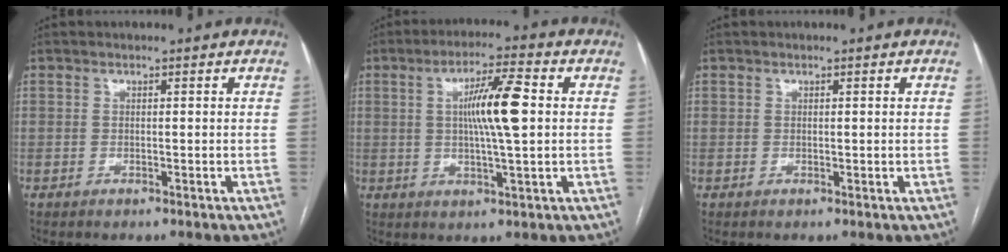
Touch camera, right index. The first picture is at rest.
{"total": 9.1, "force": [1.2, 0.5, 9.0], "torque": [-0.161, 0.005, 0.020]}
{"total": 0.5, "force": [0.3, 0.3, 0.3], "torque": [-0.004, -0.003, 0.005]}